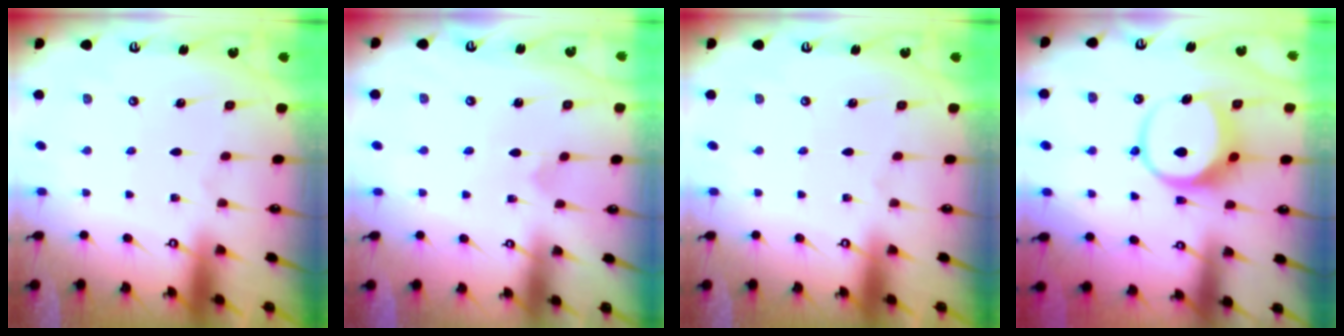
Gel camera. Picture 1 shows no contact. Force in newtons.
{"total": 2.7, "press": 2.7, "slide": 0.1}
{"total": 0.0}
{"total": 9.6, "press": 9.6, "slide": 0.9}